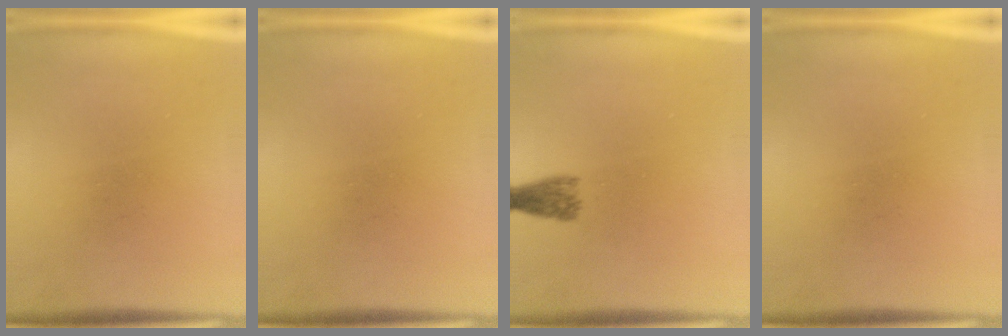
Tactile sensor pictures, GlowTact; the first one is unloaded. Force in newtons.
{"total": 0.0}
{"total": 2.7}
{"total": 0.0}